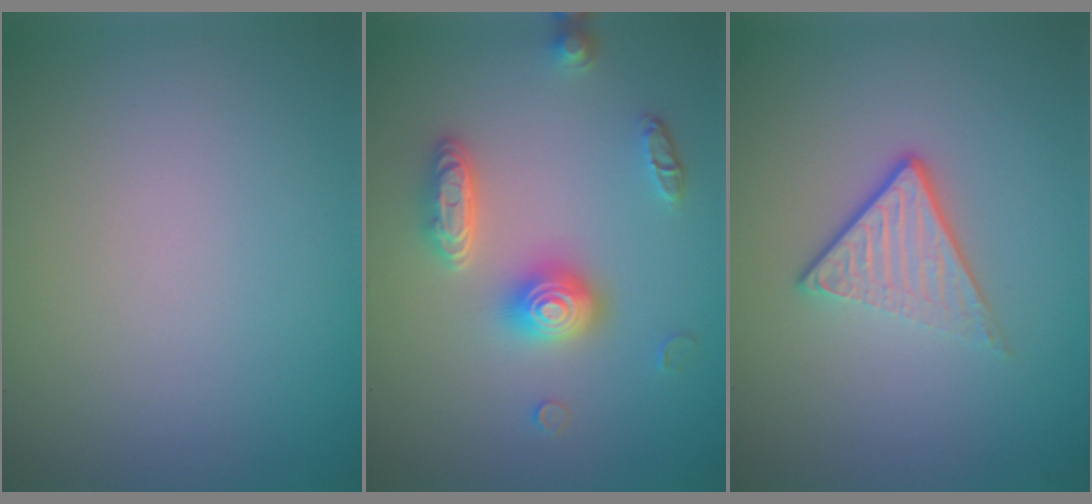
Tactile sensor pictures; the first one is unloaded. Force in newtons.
{"total": 4.1, "press": 3.4, "slide": 2.4}
{"total": 3.6, "press": 2.4, "slide": 2.6}